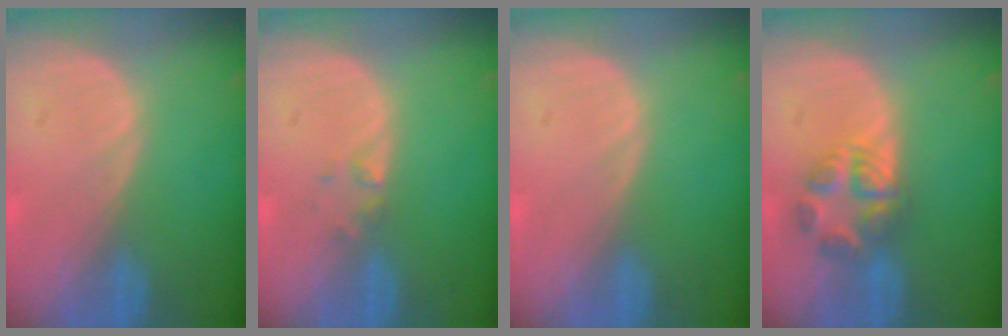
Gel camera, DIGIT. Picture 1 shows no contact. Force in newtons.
{"total": 1.2, "press": 1.2, "slide": 0.1}
{"total": 0.0}
{"total": 5.5, "press": 5.4, "slide": 1.1}